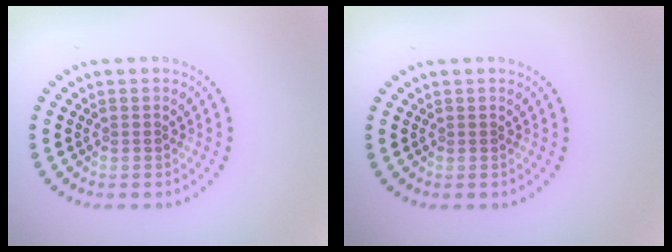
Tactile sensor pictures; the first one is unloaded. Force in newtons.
{"total": 0.0}